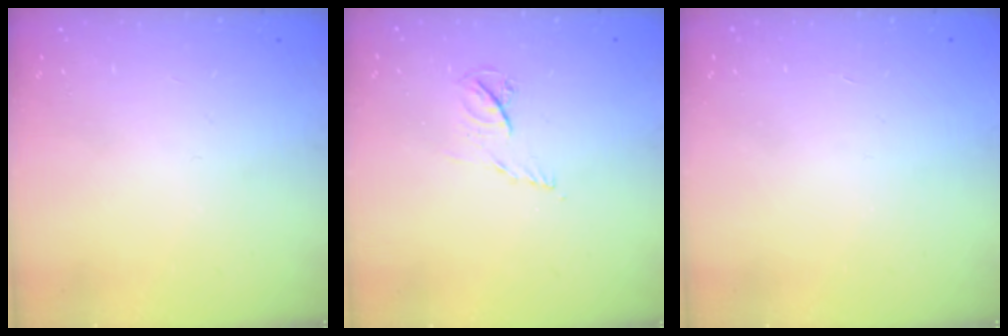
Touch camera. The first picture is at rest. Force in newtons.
{"total": 5.4, "press": 5.3, "slide": 0.7}
{"total": 1.5, "press": 1.5, "slide": 0.1}